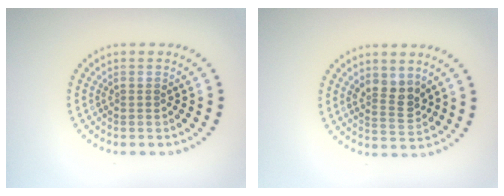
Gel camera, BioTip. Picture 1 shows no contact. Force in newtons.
{"total": 2.6, "press": 2.4, "slide": 1.0}